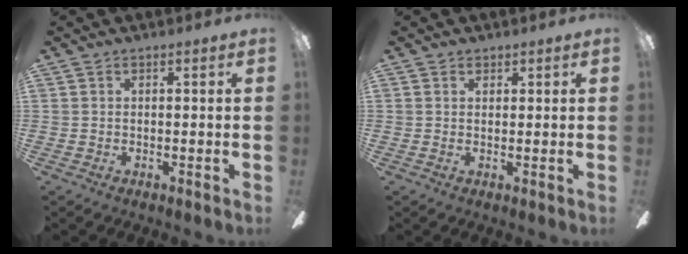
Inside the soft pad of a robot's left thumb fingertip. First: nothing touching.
{"total": 1.3, "force": [0.8, 0.9, 0.5], "torque": [-0.002, -0.001, 0.013]}